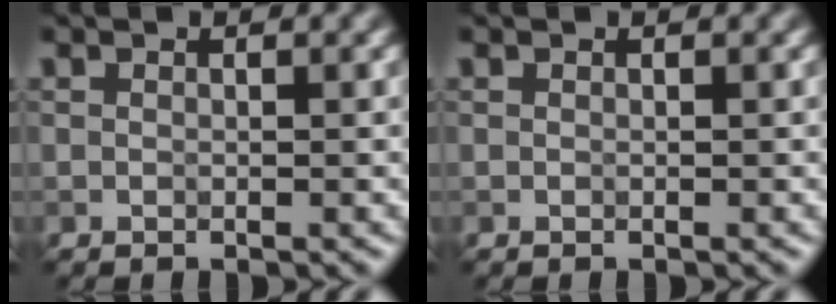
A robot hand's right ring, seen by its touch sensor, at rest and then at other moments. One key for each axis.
{"total": 0.0}